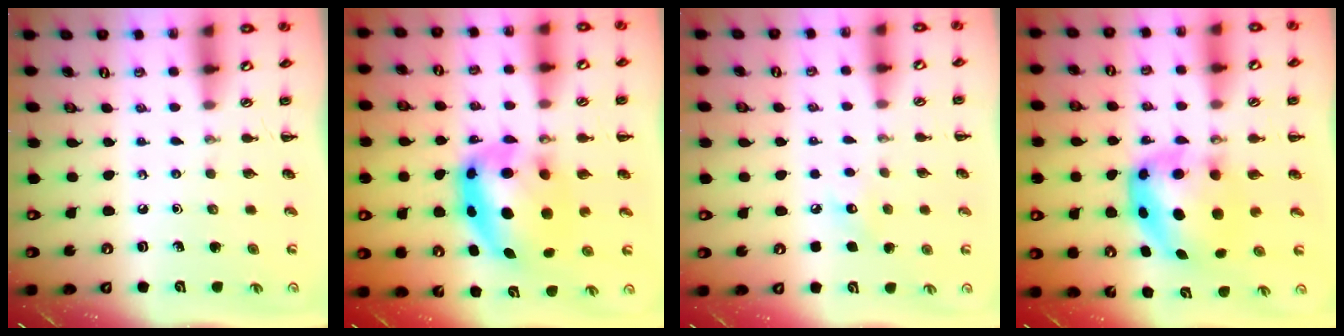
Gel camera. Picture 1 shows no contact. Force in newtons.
{"total": 11.0, "press": 10.7, "slide": 2.7}
{"total": 6.3, "press": 6.1, "slide": 1.7}
{"total": 6.8, "press": 6.7, "slide": 1.3}